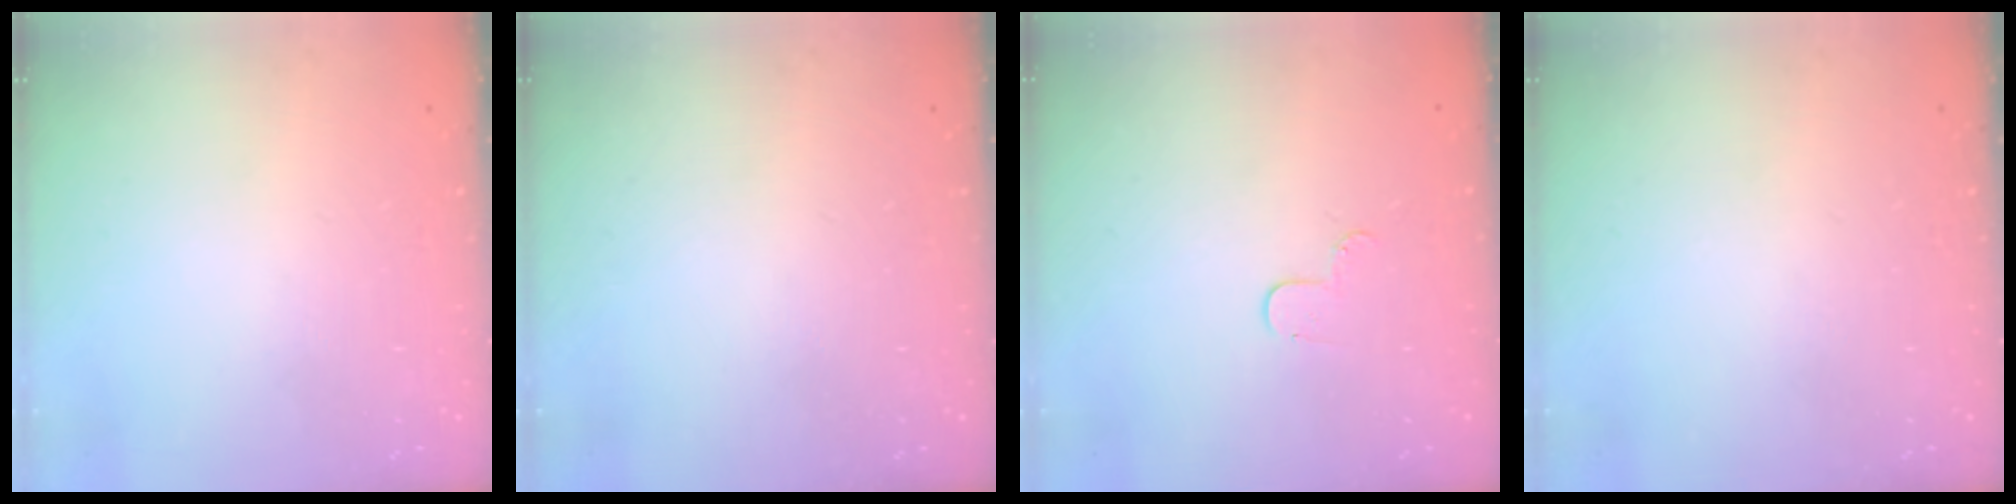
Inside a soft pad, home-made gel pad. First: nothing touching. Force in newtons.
{"total": 0.0}
{"total": 4.0, "press": 4.0, "slide": 0.4}
{"total": 0.0}